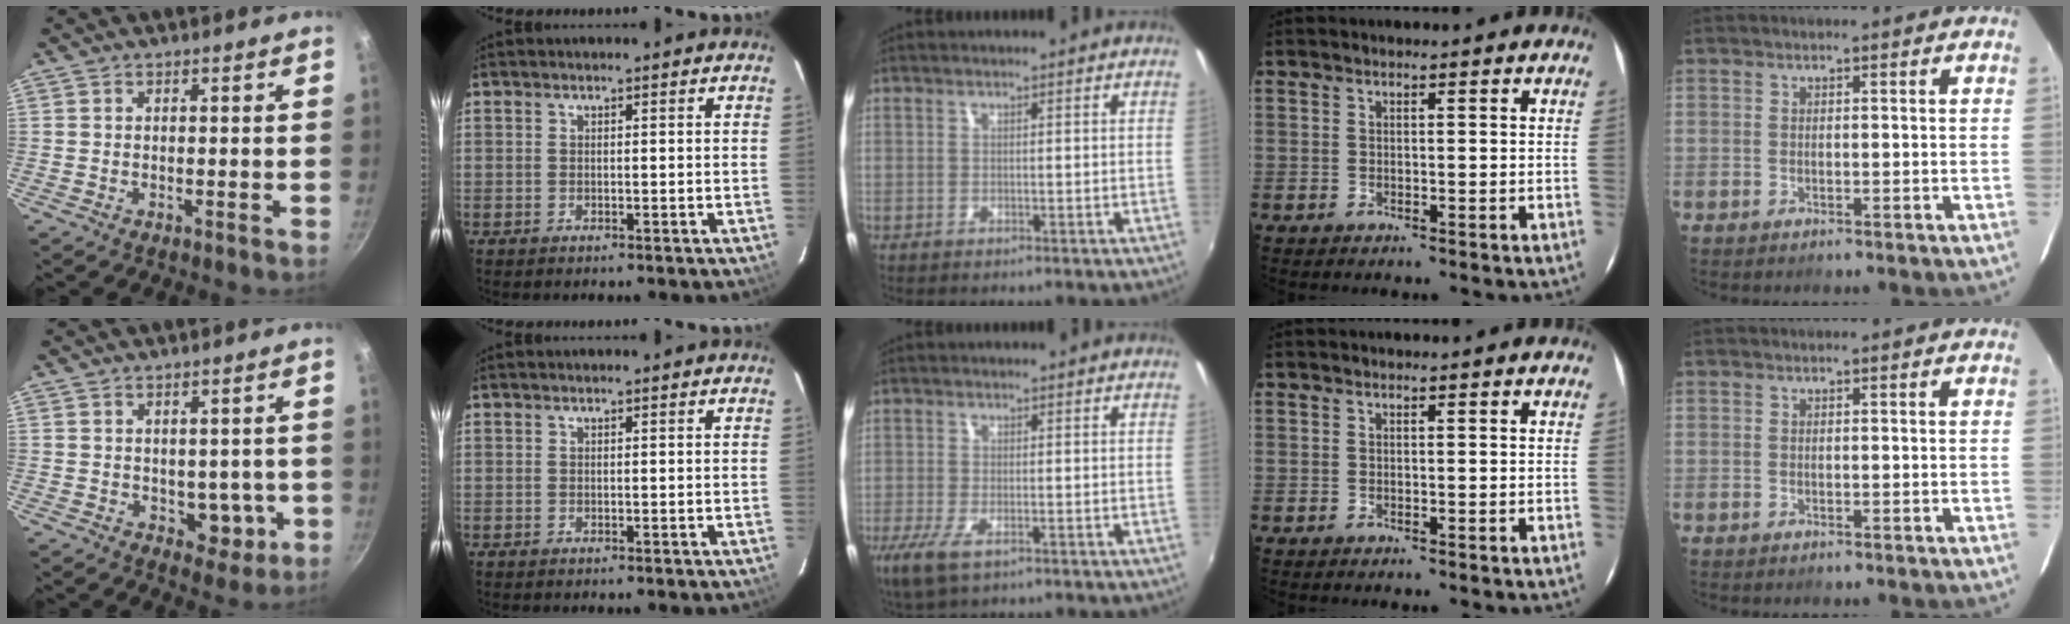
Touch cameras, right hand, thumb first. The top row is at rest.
{"thumb": {"total": 5.5, "force": [-0.4, 4.0, 3.8], "torque": [-0.015, 0.002, 0.003]}, "middle": {"total": 5.8, "force": [-3.1, 2.2, 4.3], "torque": [-0.099, -0.023, -0.056]}}